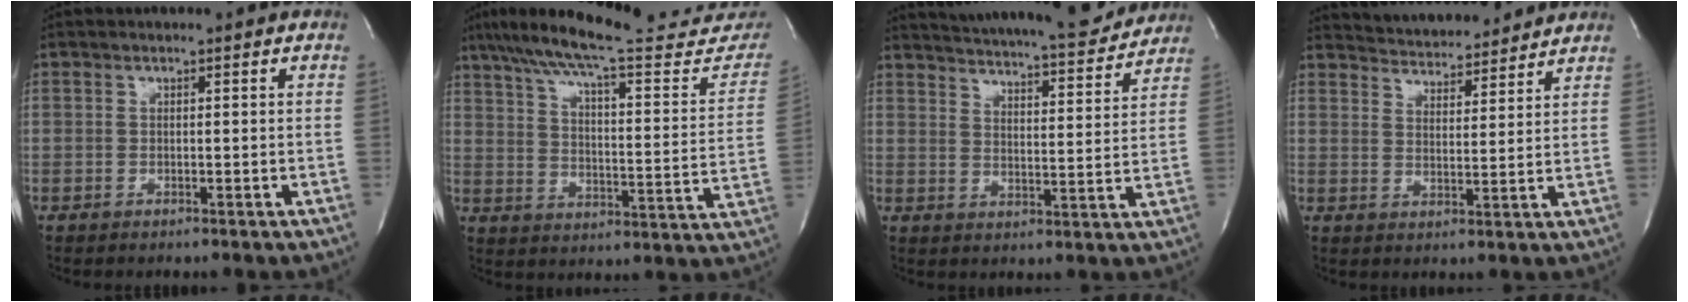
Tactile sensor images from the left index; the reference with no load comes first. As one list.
[{"total": 26.8, "force": [23.4, 3.8, 12.6], "torque": [-0.194, -0.044, 0.301]}, {"total": 18.5, "force": [17.4, 2.4, 5.8], "torque": [-0.092, -0.025, 0.229]}, {"total": 11.2, "force": [10.8, 1.9, 2.4], "torque": [-0.037, 0.006, 0.154]}]